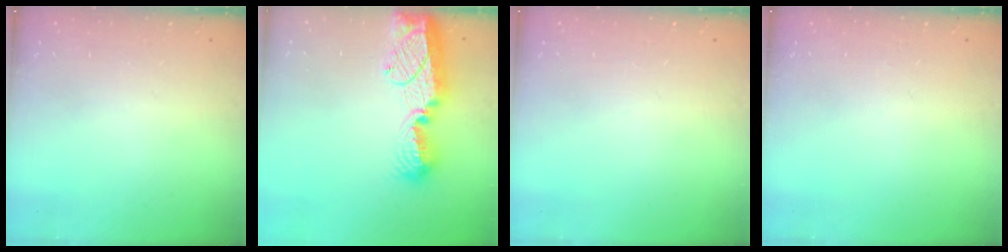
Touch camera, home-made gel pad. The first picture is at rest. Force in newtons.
{"total": 14.7, "press": 14.7, "slide": 1.1}
{"total": 0.0}
{"total": 0.0}